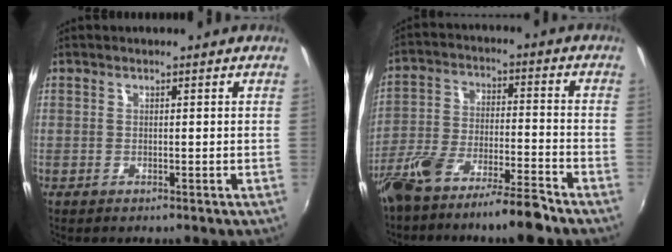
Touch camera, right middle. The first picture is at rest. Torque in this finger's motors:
{"motor_torque": [1.10, -1.04, 0.50, 0.12]}